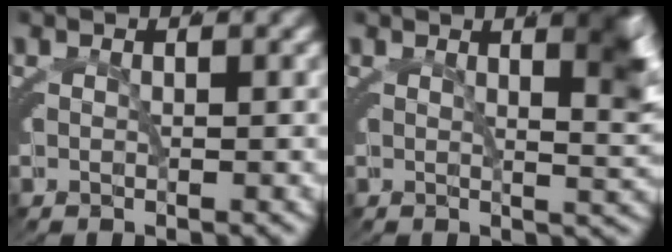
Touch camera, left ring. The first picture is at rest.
{"total": 4.9, "force": [1.4, 0.9, 4.6], "torque": [-0.032, -0.001, 0.025]}